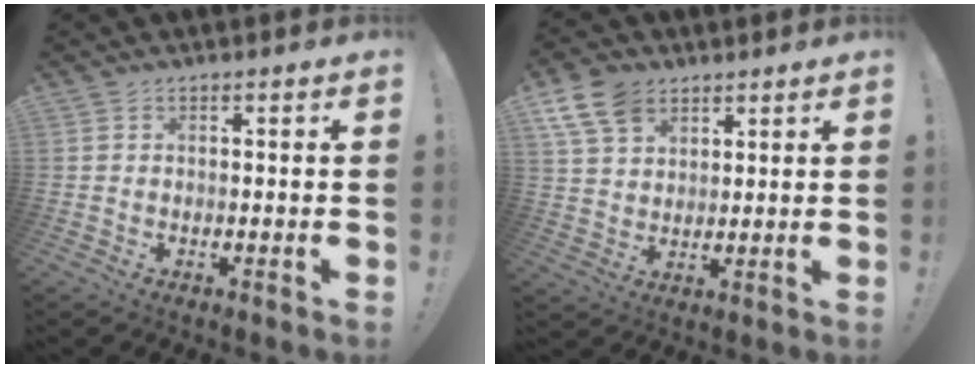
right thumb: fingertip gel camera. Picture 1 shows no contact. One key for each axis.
{"total": 10.2, "fx": 6.2, "fy": 6.6, "fz": 4.8, "tx": -0.094, "ty": -0.021, "tz": 0.124}